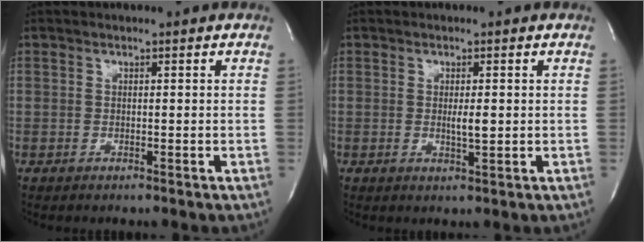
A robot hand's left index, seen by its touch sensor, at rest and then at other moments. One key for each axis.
{"total": 2.3, "fx": 0.1, "fy": 0.3, "fz": 2.2, "tx": -0.041, "ty": -0.004, "tz": 0.002}